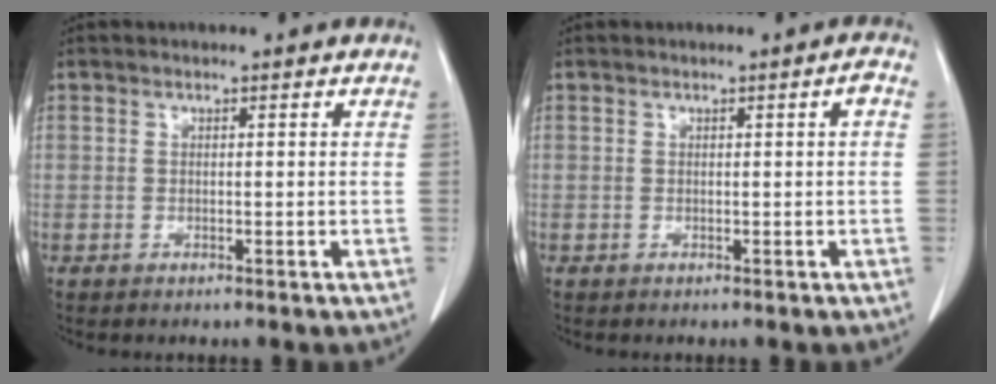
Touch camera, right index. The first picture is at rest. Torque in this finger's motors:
{"motor_torque": [0.27, -0.07, 0.10, 0.01]}